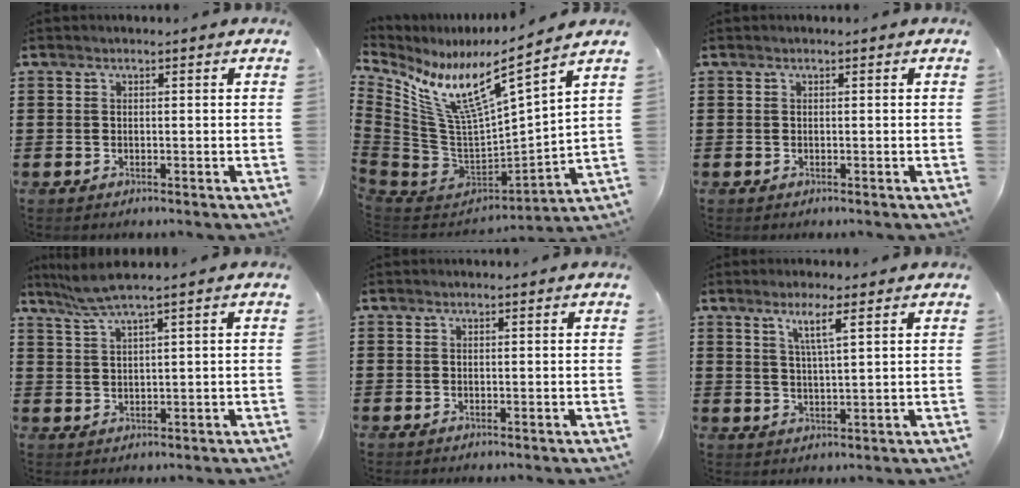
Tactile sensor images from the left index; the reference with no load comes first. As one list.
[{"total": 10.6, "force": [6.9, 1.5, 7.9], "torque": [-0.185, -0.062, 0.112]}, {"total": 0.0}, {"total": 4.0, "force": [3.0, 0.0, 2.7], "torque": [-0.060, -0.003, 0.054]}, {"total": 0.0}, {"total": 4.5, "force": [2.7, 0.3, 3.6], "torque": [-0.071, -0.003, 0.044]}]